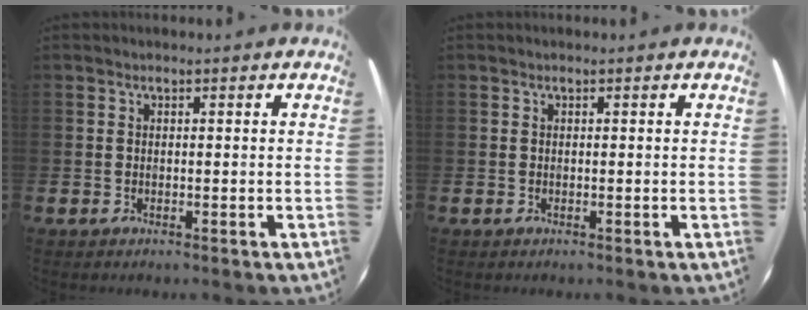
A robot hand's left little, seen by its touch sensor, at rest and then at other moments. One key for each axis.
{"total": 0.0}